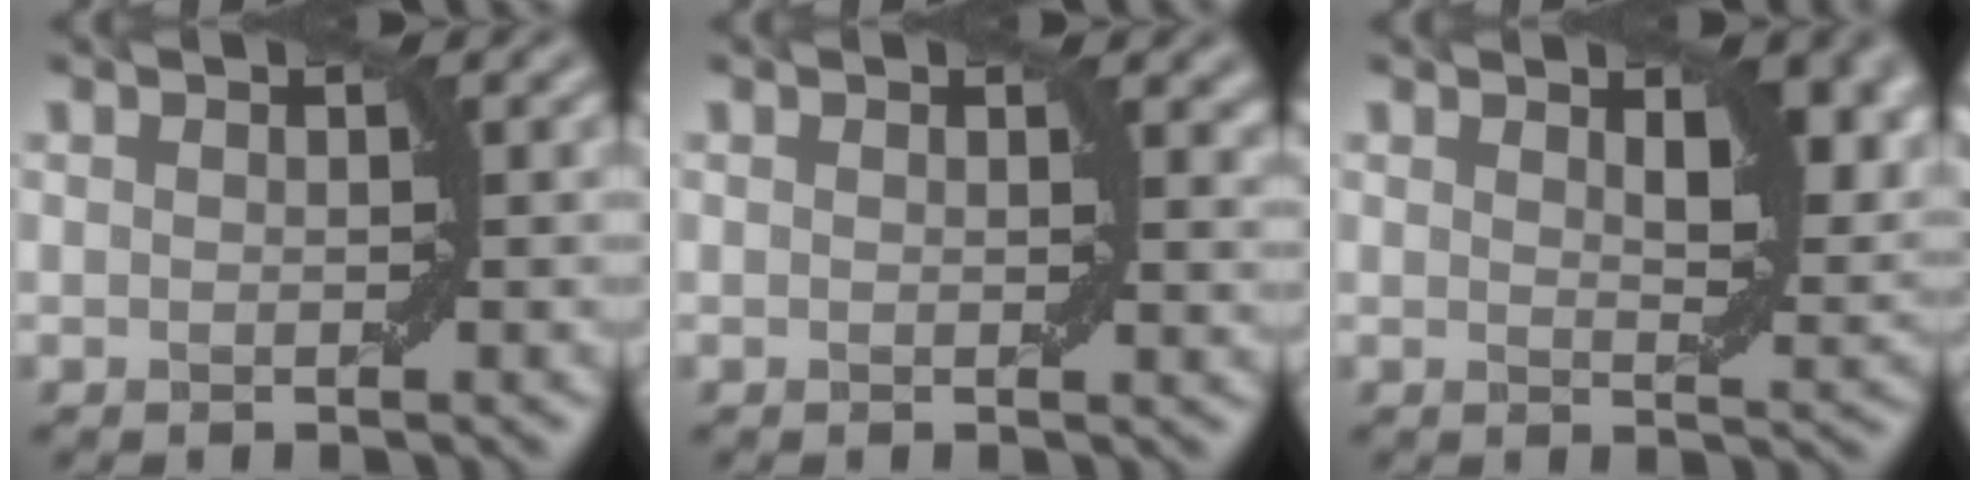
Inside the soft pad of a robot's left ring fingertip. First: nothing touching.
{"total": 1.5, "force": [0.8, 0.7, 1.1], "torque": [-0.006, -0.004, 0.014]}
{"total": 5.1, "force": [2.6, 2.0, 3.9], "torque": [-0.056, -0.004, 0.042]}